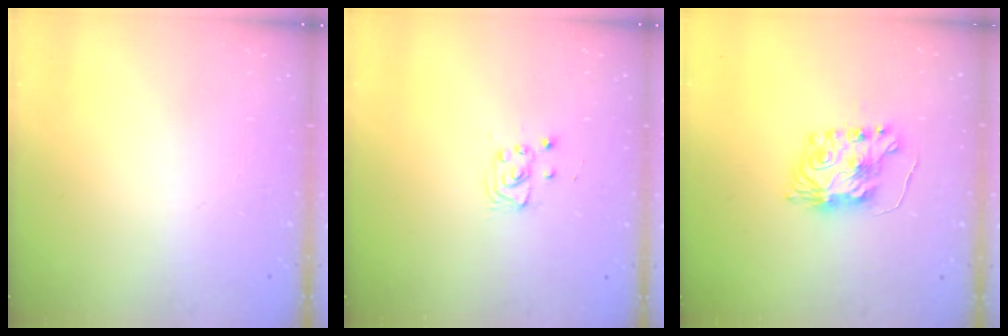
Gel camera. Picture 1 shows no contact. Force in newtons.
{"total": 4.4, "press": 4.4, "slide": 0.5}
{"total": 8.2, "press": 8.2, "slide": 0.5}